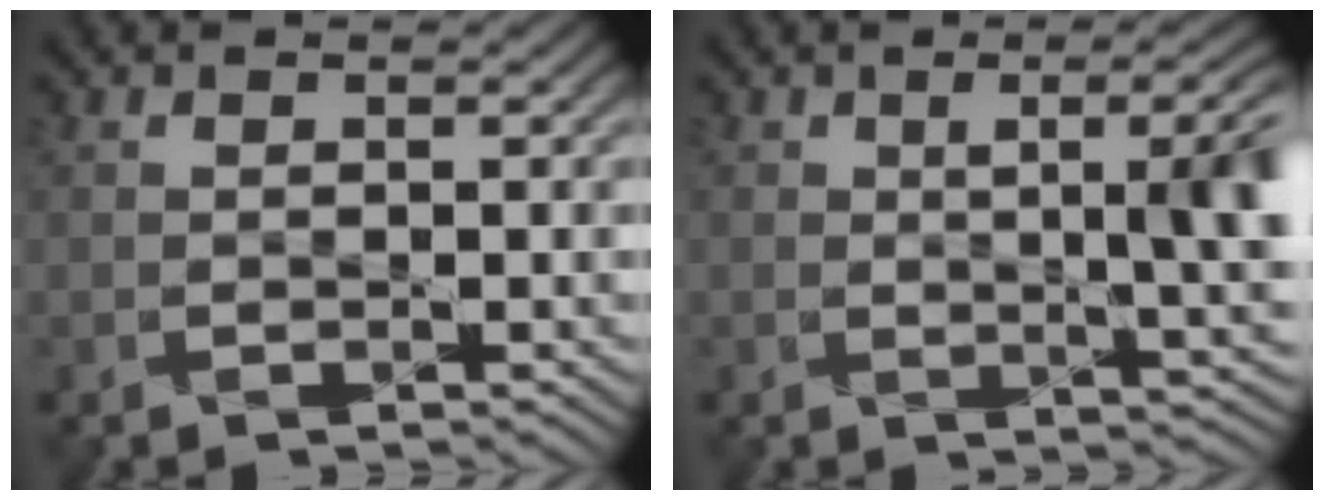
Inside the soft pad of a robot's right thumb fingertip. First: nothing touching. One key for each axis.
{"total": 7.7, "fx": 0.9, "fy": 3.0, "fz": 7.0, "tx": -0.084, "ty": 0.006, "tz": 0.014}